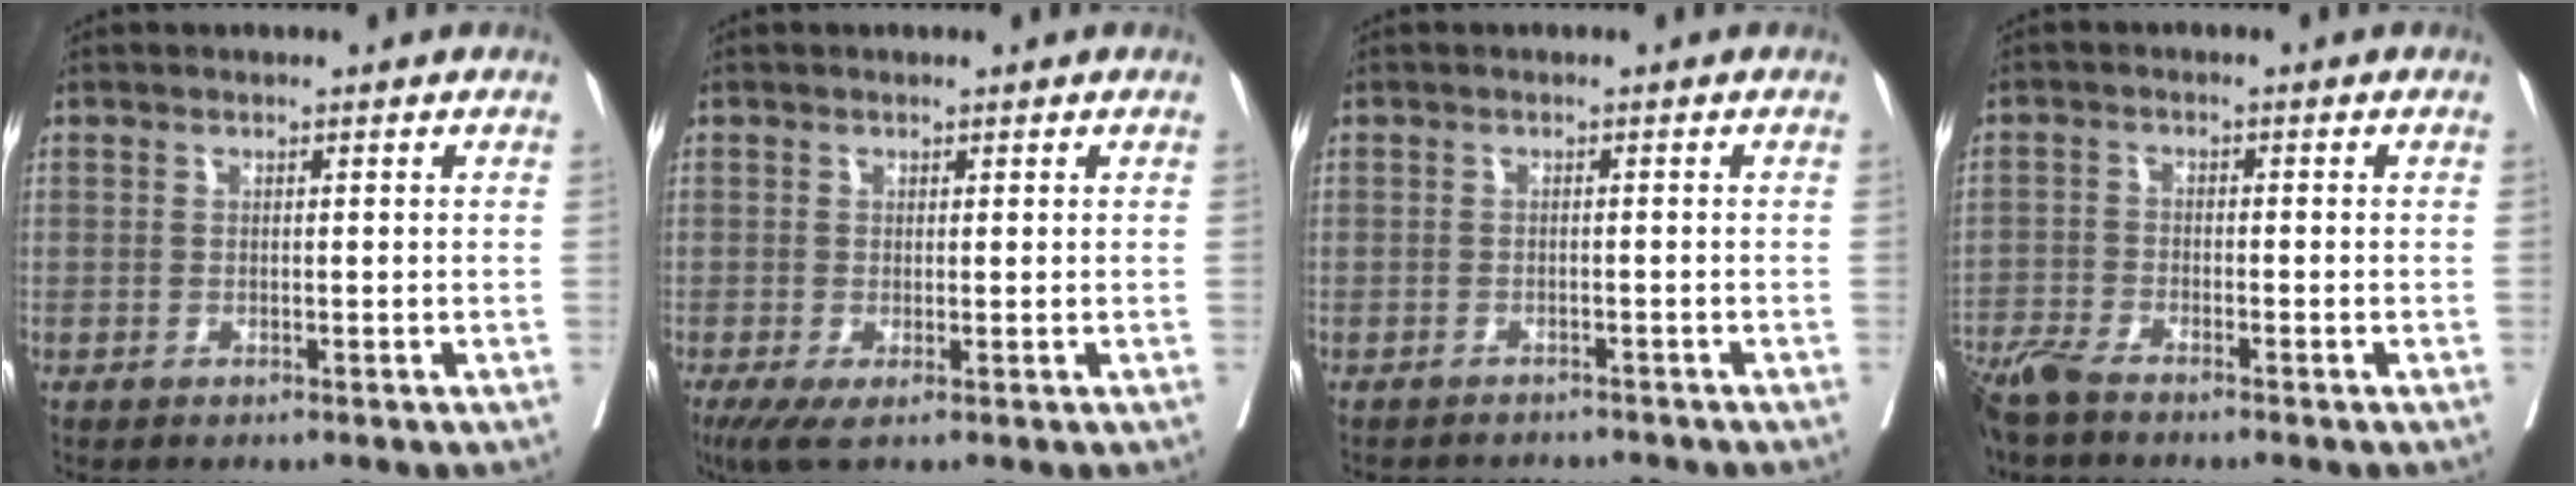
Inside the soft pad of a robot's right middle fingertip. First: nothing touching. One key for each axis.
{"total": 2.7, "fx": -0.7, "fy": 0.6, "fz": 2.5, "tx": -0.047, "ty": -0.011, "tz": -0.008}
{"total": 4.9, "fx": -4.7, "fy": 1.2, "fz": 0.4, "tx": -0.004, "ty": -0.007, "tz": -0.062}
{"total": 5.6, "fx": -4.9, "fy": 0.9, "fz": 2.6, "tx": -0.049, "ty": -0.015, "tz": -0.096}